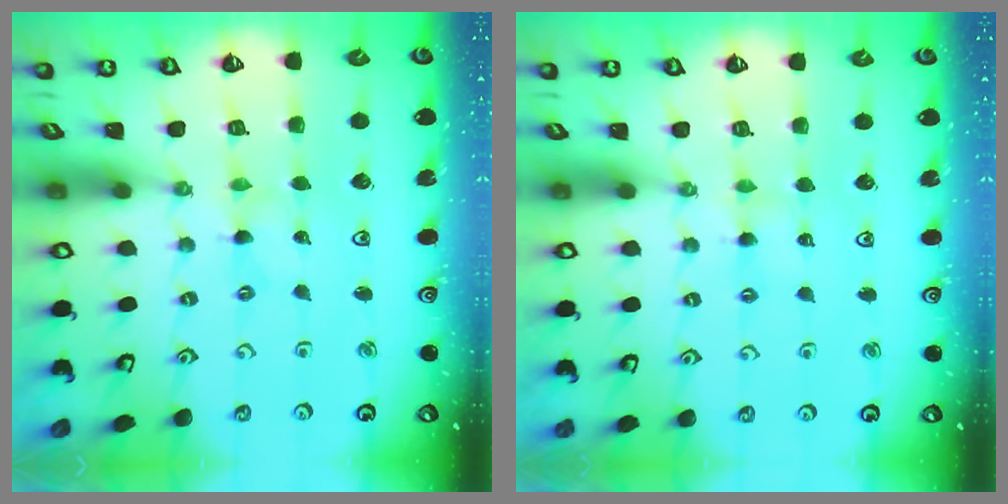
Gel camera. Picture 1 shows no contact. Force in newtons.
{"total": 2.6, "press": 2.6, "slide": 0.3}